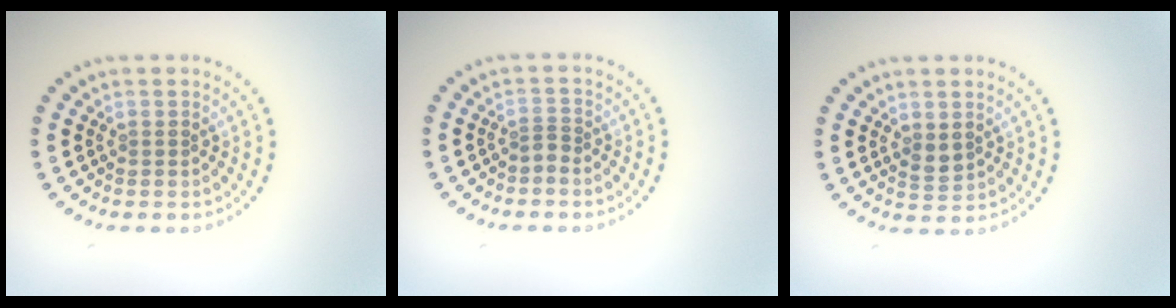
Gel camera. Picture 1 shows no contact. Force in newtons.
{"total": 0.8, "press": 0.5, "slide": 0.7}
{"total": 1.5, "press": 1.4, "slide": 0.5}